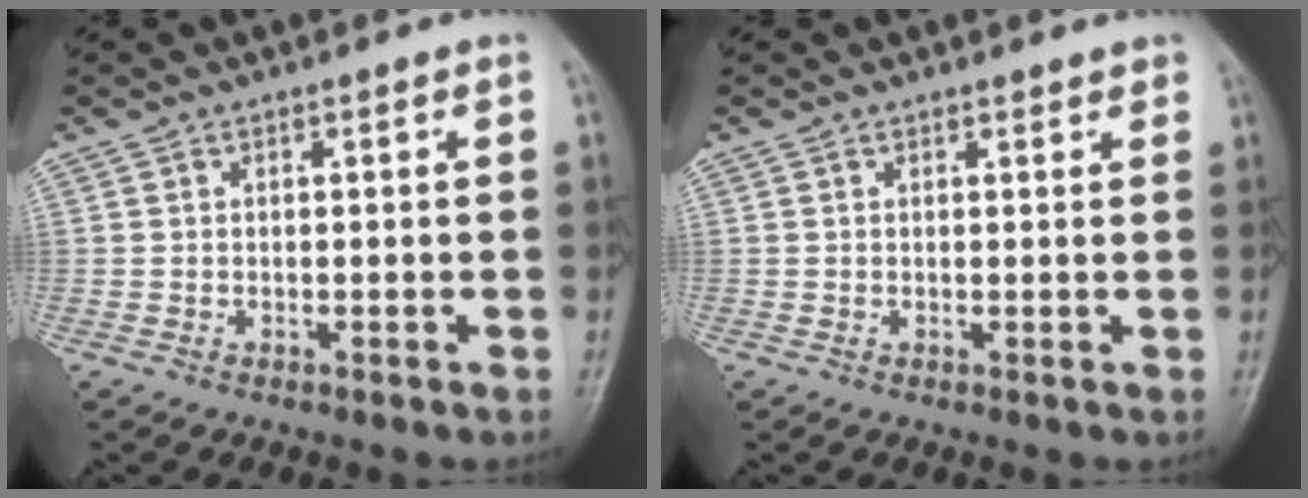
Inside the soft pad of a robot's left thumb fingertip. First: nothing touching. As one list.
[{"total": 1.2, "force": [1.0, 0.4, 0.4], "torque": [0.000, -0.003, 0.012]}]